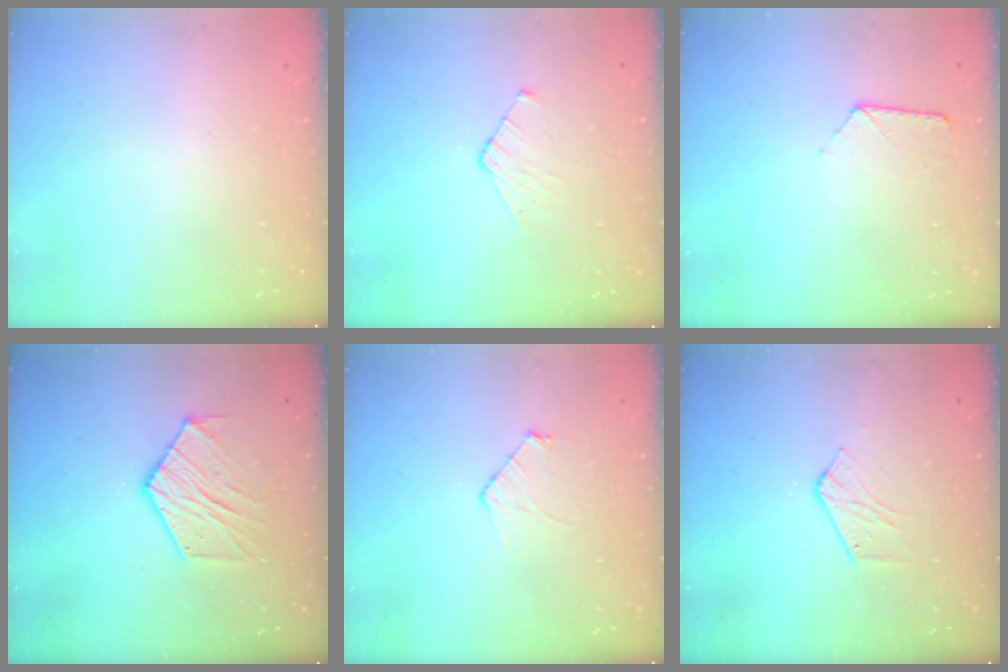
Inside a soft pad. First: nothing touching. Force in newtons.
{"total": 5.2, "press": 5.2, "slide": 0.5}
{"total": 7.7, "press": 7.6, "slide": 0.7}
{"total": 10.7, "press": 10.7, "slide": 0.5}
{"total": 5.9, "press": 5.9, "slide": 0.5}
{"total": 3.6, "press": 3.5, "slide": 0.2}